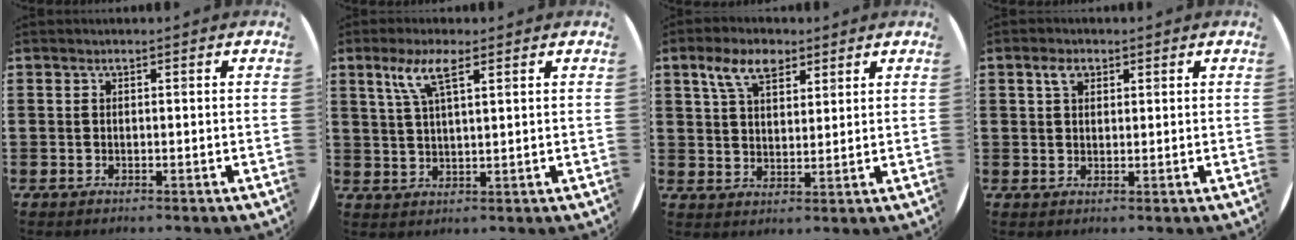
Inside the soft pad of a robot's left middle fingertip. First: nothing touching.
{"total": 5.2, "force": [3.0, 1.1, 4.0], "torque": [-0.089, 0.007, 0.052]}
{"total": 6.3, "force": [4.2, 3.1, 3.5], "torque": [-0.073, 0.005, 0.076]}
{"total": 2.4, "force": [1.4, 1.5, 1.2], "torque": [-0.020, 0.002, 0.024]}